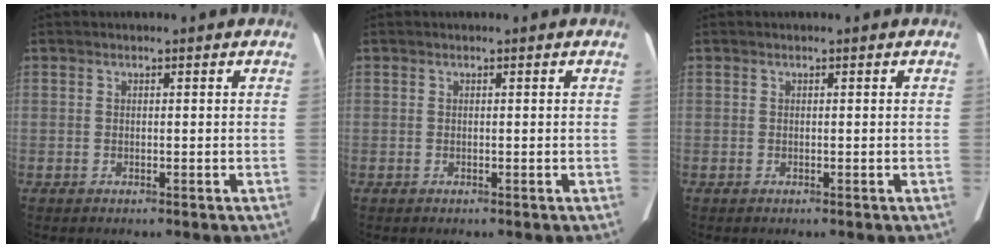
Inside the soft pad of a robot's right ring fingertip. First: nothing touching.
{"total": 0.0}
{"total": 0.0}